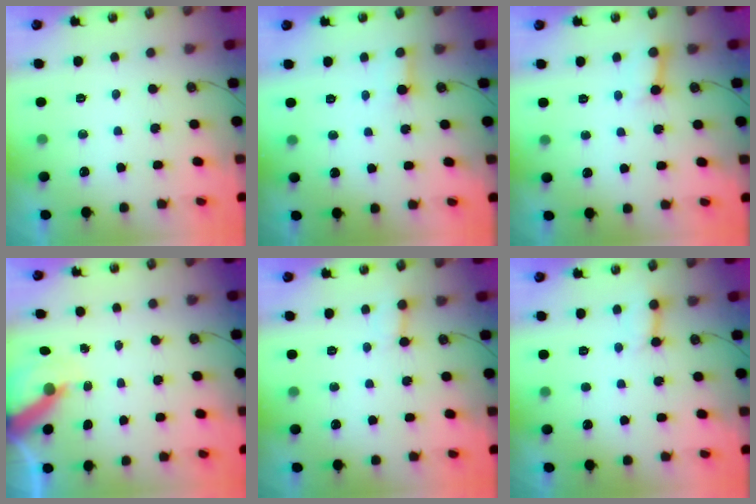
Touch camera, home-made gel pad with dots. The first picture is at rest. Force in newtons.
{"total": 2.4, "press": 2.4, "slide": 0.0}
{"total": 3.8, "press": 3.7, "slide": 0.6}
{"total": 6.4, "press": 6.4, "slide": 0.3}
{"total": 2.1, "press": 2.1, "slide": 0.1}
{"total": 3.7, "press": 3.6, "slide": 0.4}